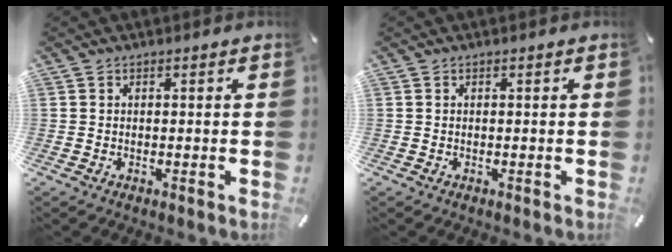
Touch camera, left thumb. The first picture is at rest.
{"total": 0.0}